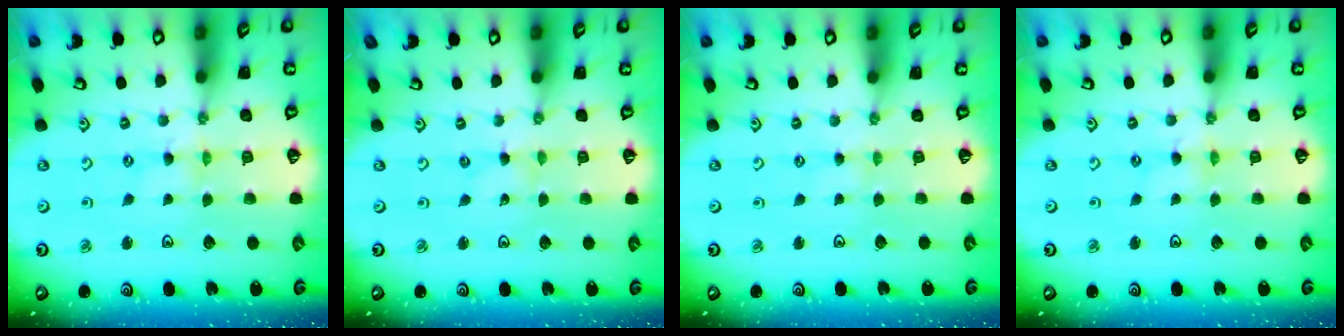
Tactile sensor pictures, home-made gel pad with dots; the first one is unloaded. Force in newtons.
{"total": 0.0}
{"total": 1.0, "press": 0.9, "slide": 0.2}
{"total": 0.8, "press": 0.7, "slide": 0.2}